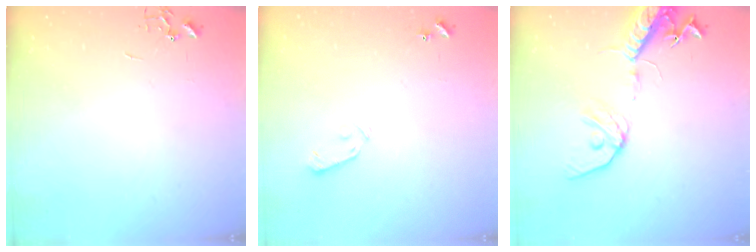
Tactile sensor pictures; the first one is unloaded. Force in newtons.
{"total": 4.1, "press": 4.1, "slide": 0.6}
{"total": 16.6, "press": 16.2, "slide": 3.5}